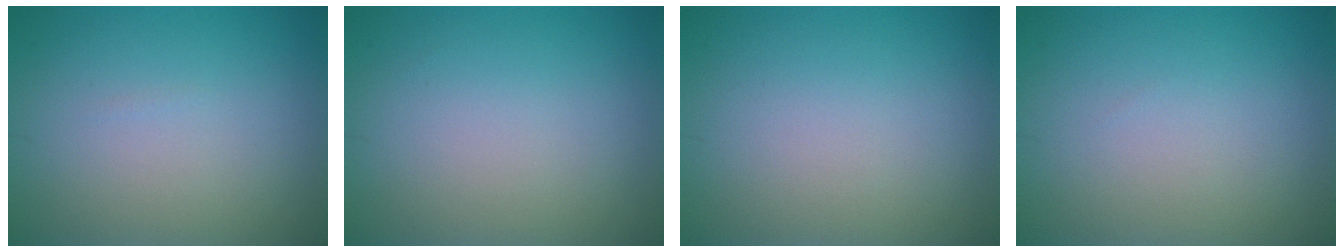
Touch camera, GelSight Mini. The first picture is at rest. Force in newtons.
{"total": 0.0}
{"total": 0.0}
{"total": 0.0}